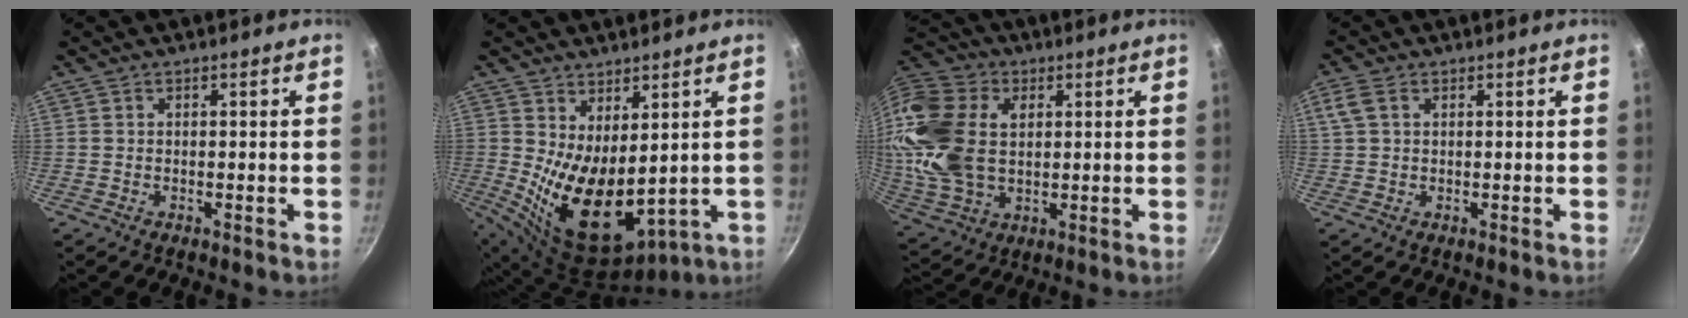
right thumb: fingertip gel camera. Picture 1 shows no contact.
{"total": 14.0, "force": [1.9, 7.7, 11.5], "torque": [-0.171, -0.049, 0.060]}
{"total": 21.4, "force": [3.7, 14.7, 15.1], "torque": [-0.309, 0.008, 0.069]}
{"total": 3.5, "force": [1.2, 2.2, 2.4], "torque": [-0.051, 0.008, 0.025]}